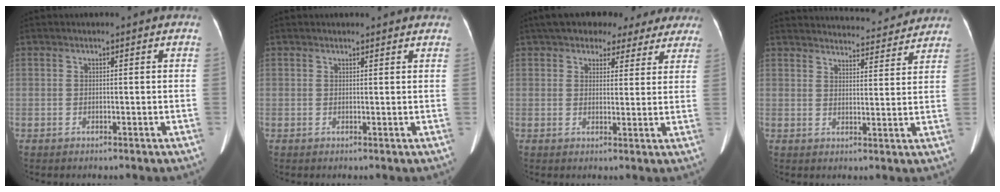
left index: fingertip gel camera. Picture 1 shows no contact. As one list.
[{"total": 3.8, "force": [3.6, 0.7, 1.1], "torque": [-0.011, 0.005, 0.034]}, {"total": 14.2, "force": [11.6, 6.2, 5.3], "torque": [-0.049, 0.026, 0.136]}, {"total": 19.2, "force": [18.5, 3.1, 4.2], "torque": [-0.052, -0.006, 0.232]}]